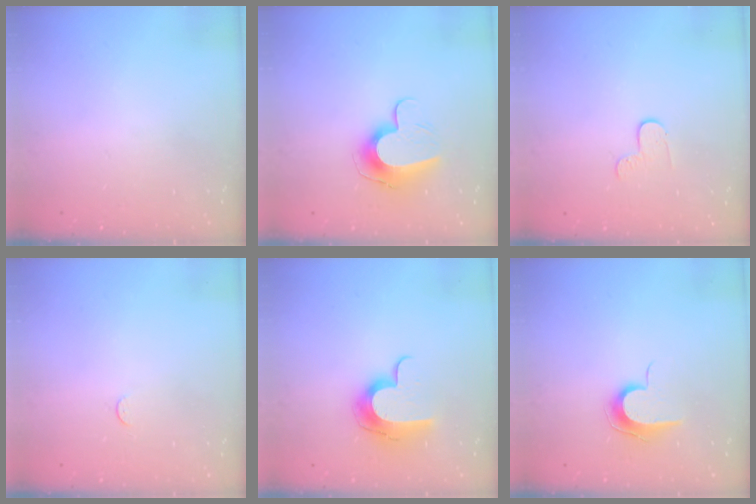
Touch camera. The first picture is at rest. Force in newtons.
{"total": 11.1, "press": 11.1, "slide": 0.7}
{"total": 5.5, "press": 5.5, "slide": 0.6}
{"total": 2.5, "press": 2.5, "slide": 0.3}
{"total": 10.4, "press": 10.3, "slide": 1.0}
{"total": 7.9, "press": 7.9, "slide": 0.8}